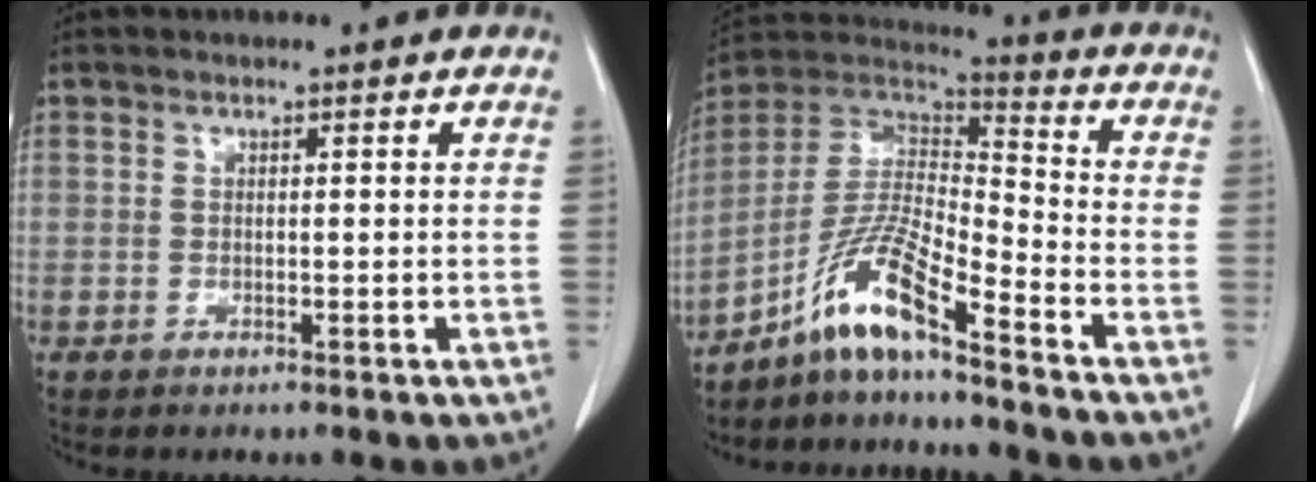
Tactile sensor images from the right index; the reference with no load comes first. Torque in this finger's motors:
{"motor_torque": [0.92, -0.80, 0.40, 0.17]}